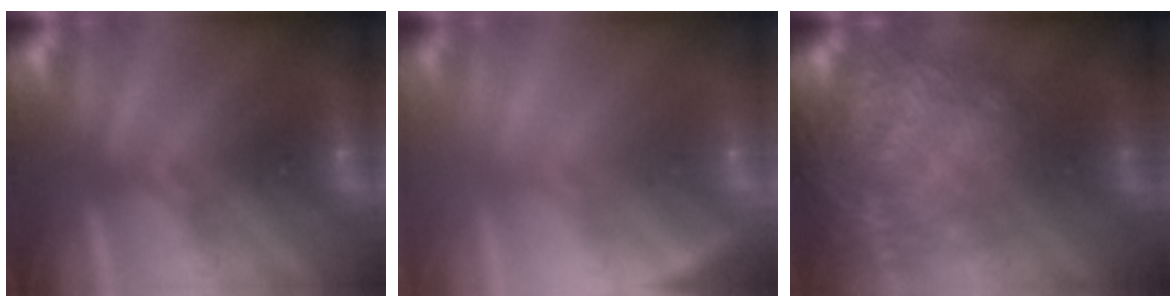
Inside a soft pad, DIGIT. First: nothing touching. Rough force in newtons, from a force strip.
{"total": 2.4}
{"total": 7.4}